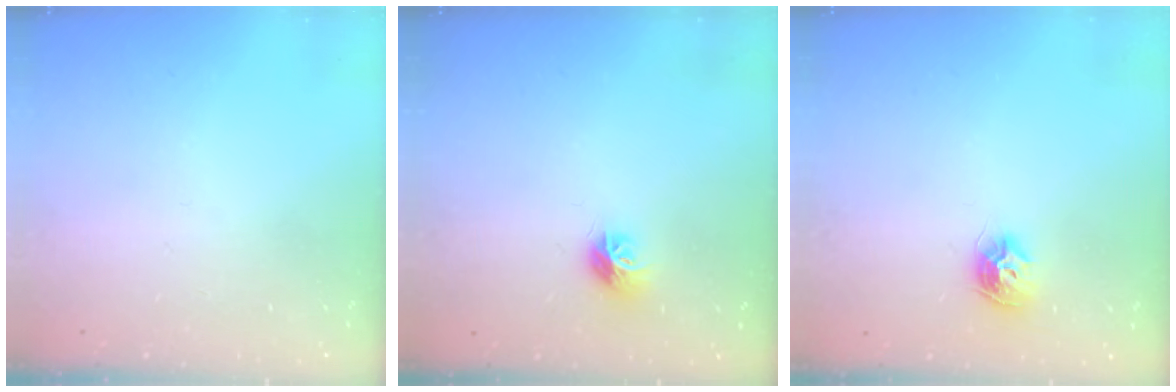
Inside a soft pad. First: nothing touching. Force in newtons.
{"total": 7.7, "press": 7.7, "slide": 0.2}
{"total": 8.8, "press": 8.8, "slide": 0.2}